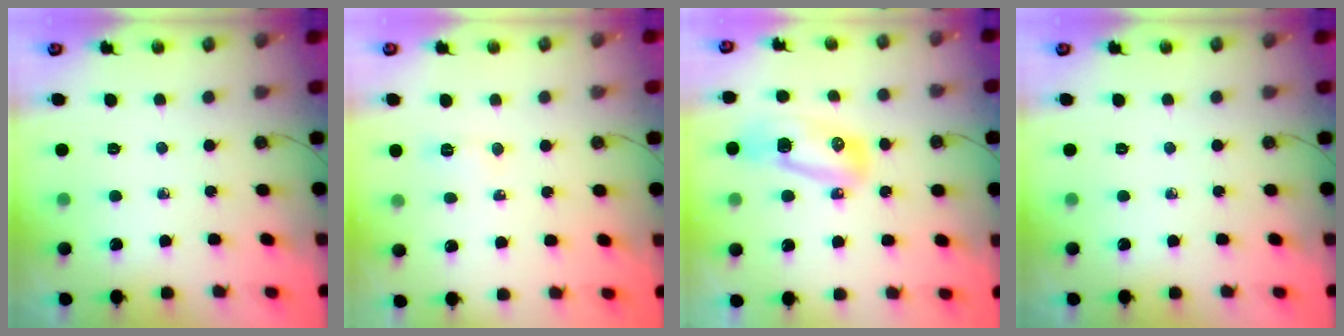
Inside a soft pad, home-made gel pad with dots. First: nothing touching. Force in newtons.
{"total": 5.2, "press": 5.0, "slide": 1.4}
{"total": 10.6, "press": 10.4, "slide": 1.8}
{"total": 0.0}